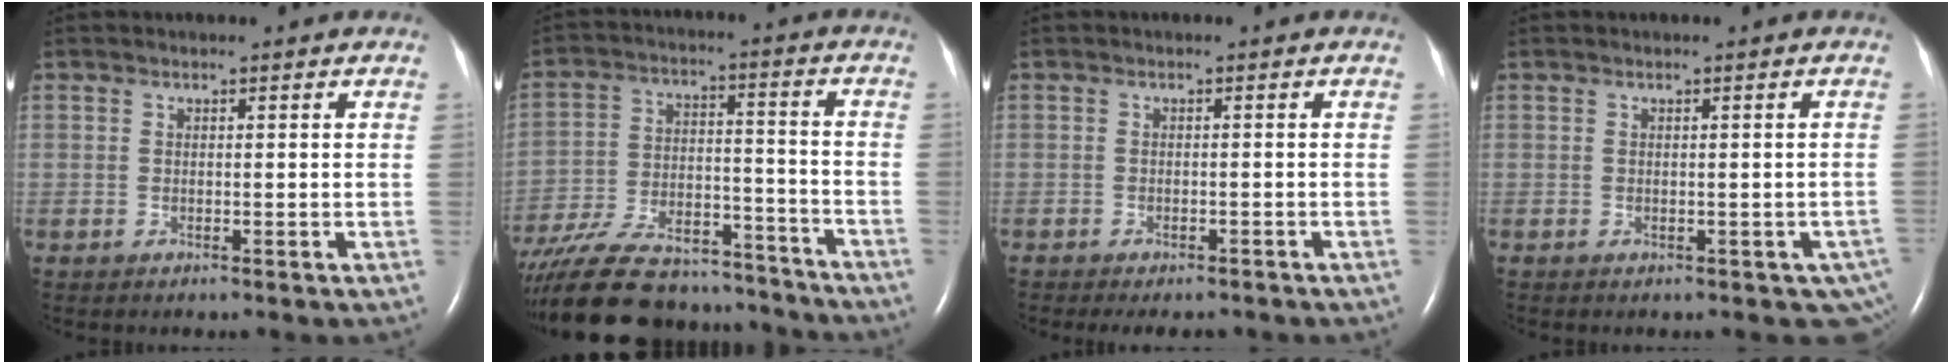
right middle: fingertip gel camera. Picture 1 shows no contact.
{"total": 25.5, "force": [-22.6, 6.8, 9.7], "torque": [-0.198, -0.014, -0.338]}
{"total": 5.8, "force": [-4.9, 2.0, 2.2], "torque": [-0.024, -0.005, -0.058]}
{"total": 3.6, "force": [-1.9, 2.1, 2.1], "torque": [-0.003, 0.004, -0.022]}